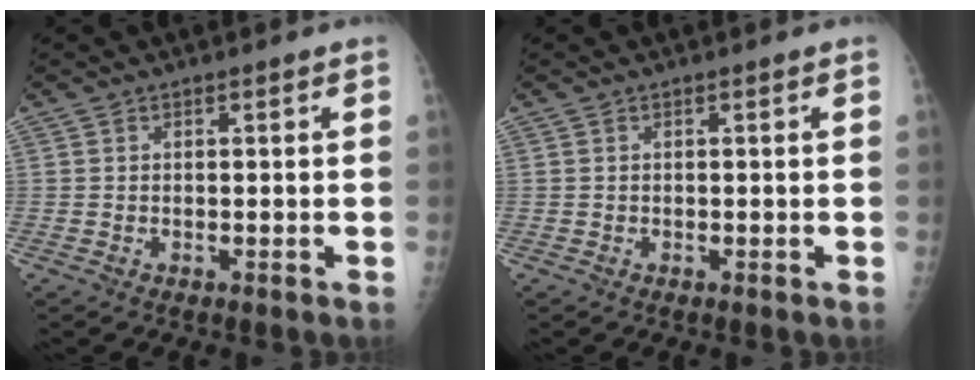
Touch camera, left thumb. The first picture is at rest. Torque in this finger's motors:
{"motor_torque": [0.26, -0.09, 0.31, 0.24, 0.00]}